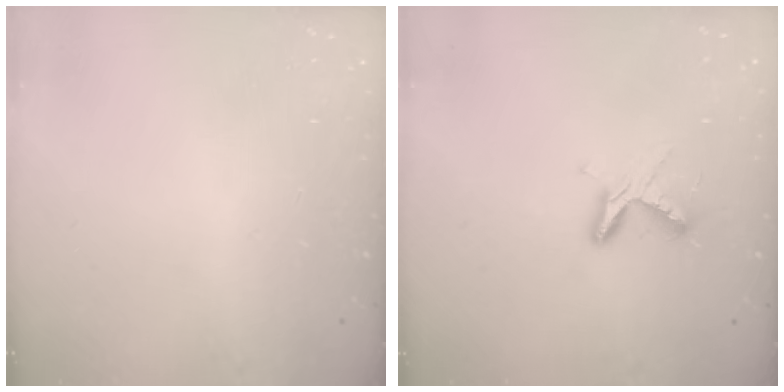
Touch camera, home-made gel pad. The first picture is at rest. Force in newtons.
{"total": 5.3, "press": 5.3, "slide": 0.5}